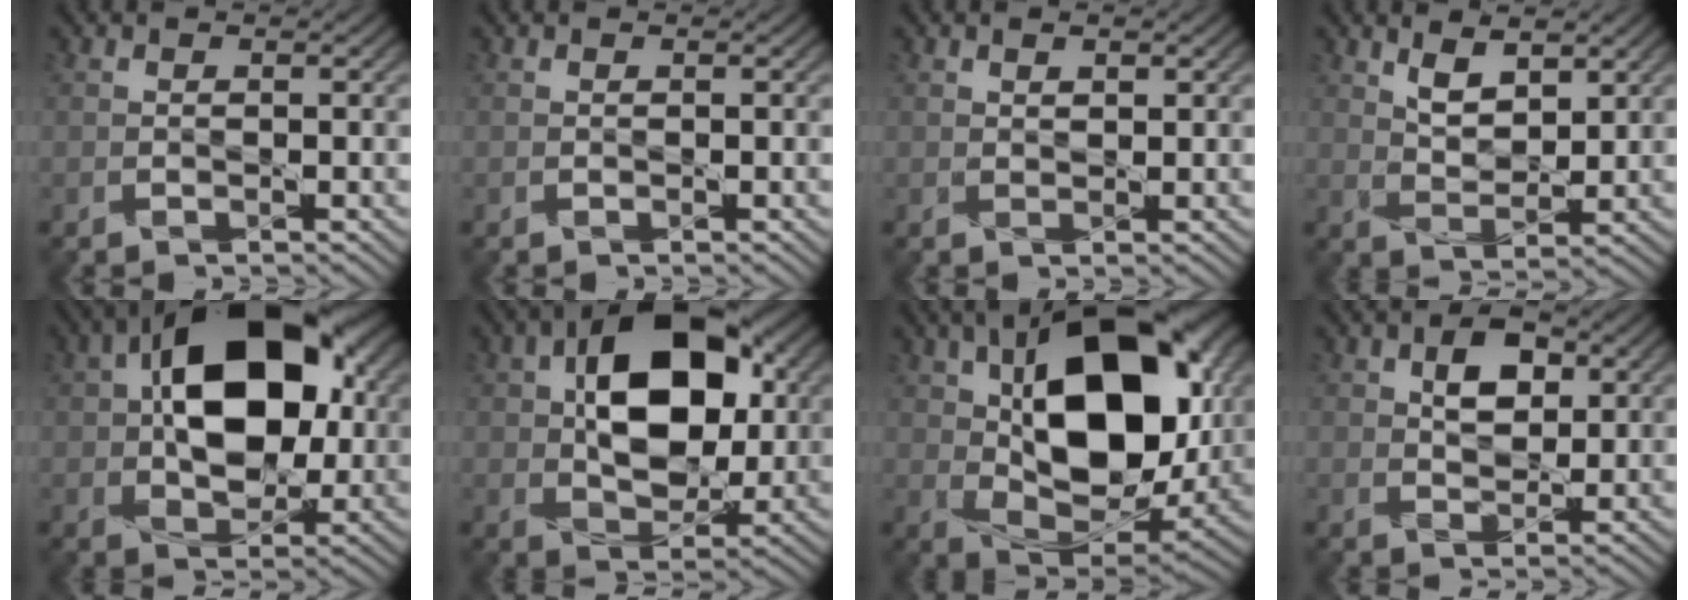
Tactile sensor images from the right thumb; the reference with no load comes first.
{"total": 0.0}
{"total": 1.1, "force": [0.9, 0.2, 0.5], "torque": [-0.011, 0.003, 0.019]}
{"total": 4.5, "force": [3.0, 1.7, 2.8], "torque": [-0.062, -0.003, 0.060]}
{"total": 14.9, "force": [2.5, 9.3, 11.4], "torque": [-0.171, 0.026, 0.036]}
{"total": 12.7, "force": [2.7, 7.9, 9.6], "torque": [-0.158, 0.015, 0.042]}
{"total": 17.6, "force": [3.9, 10.3, 13.8], "torque": [-0.226, 0.010, 0.066]}
{"total": 4.0, "force": [1.6, 2.4, 2.8], "torque": [-0.050, 0.008, 0.021]}